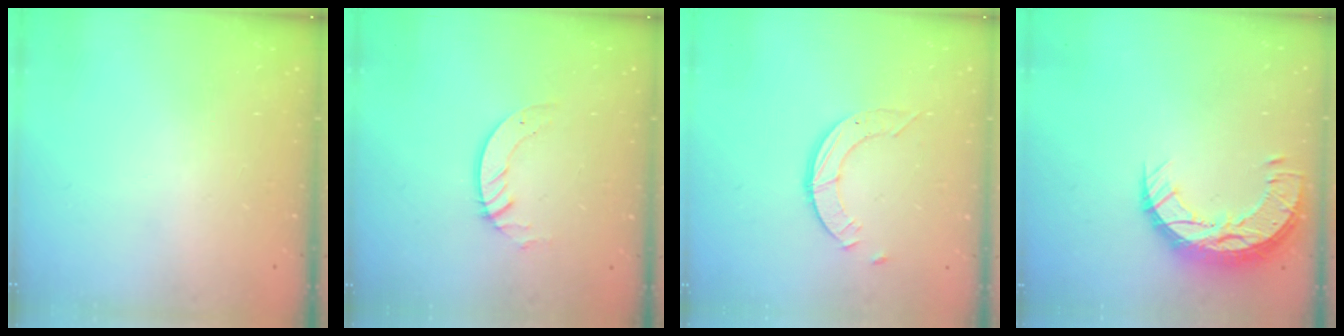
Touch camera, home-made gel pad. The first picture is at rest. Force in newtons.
{"total": 3.6, "press": 3.6, "slide": 0.4}
{"total": 3.7, "press": 3.6, "slide": 0.4}
{"total": 11.7, "press": 11.7, "slide": 0.8}